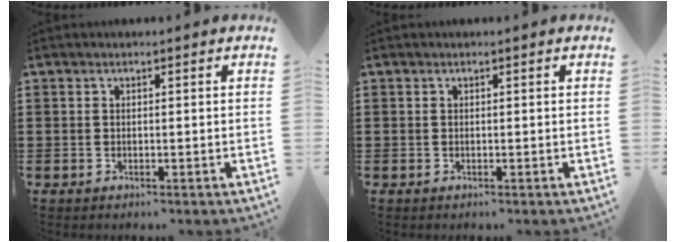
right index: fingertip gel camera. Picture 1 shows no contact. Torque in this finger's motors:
{"motor_torque": [0.00, 0.00, 0.00, 0.00]}